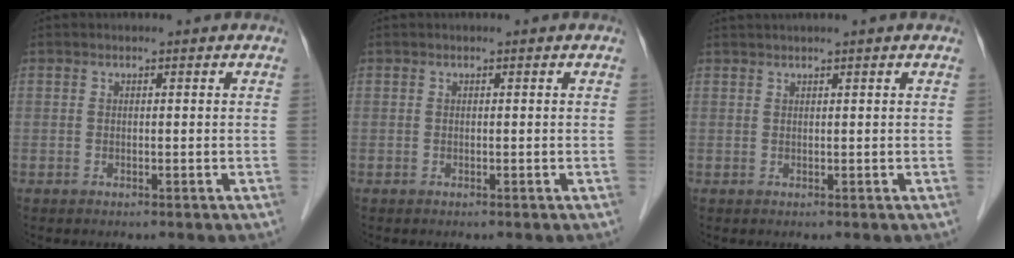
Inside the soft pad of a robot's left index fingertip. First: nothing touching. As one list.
[{"total": 0.0}, {"total": 2.3, "force": [1.8, -0.6, 1.2], "torque": [-0.021, 0.019, 0.040]}]